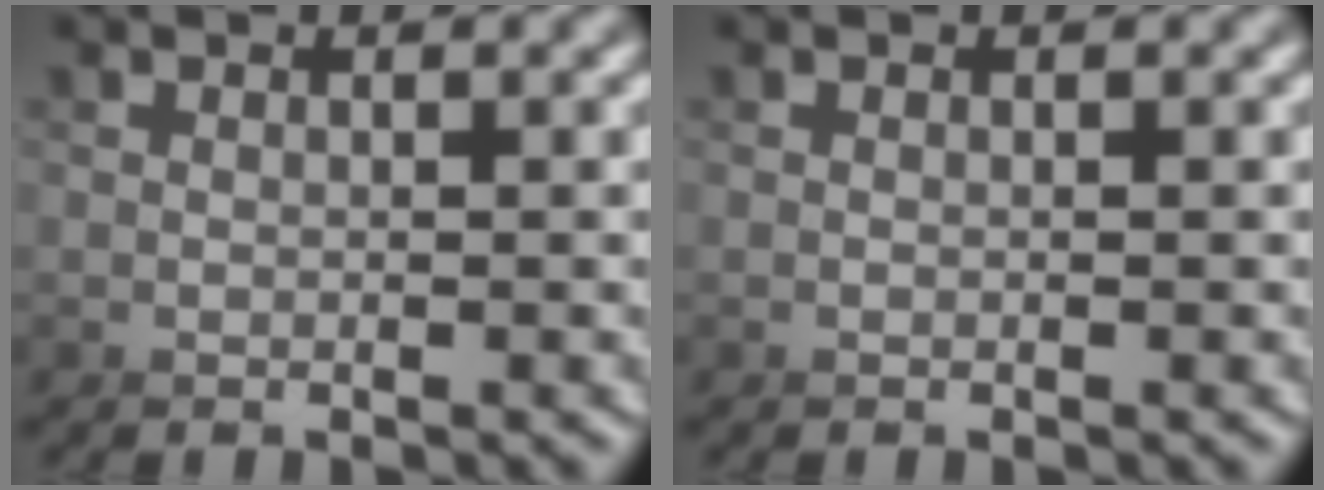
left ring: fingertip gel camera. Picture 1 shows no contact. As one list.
[{"total": 0.0}]